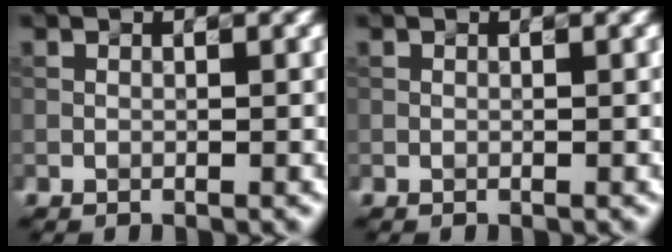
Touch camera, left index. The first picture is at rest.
{"total": 0.0}